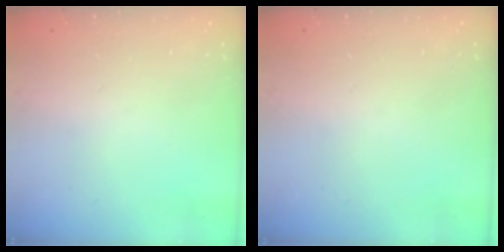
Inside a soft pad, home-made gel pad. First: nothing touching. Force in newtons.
{"total": 0.0}